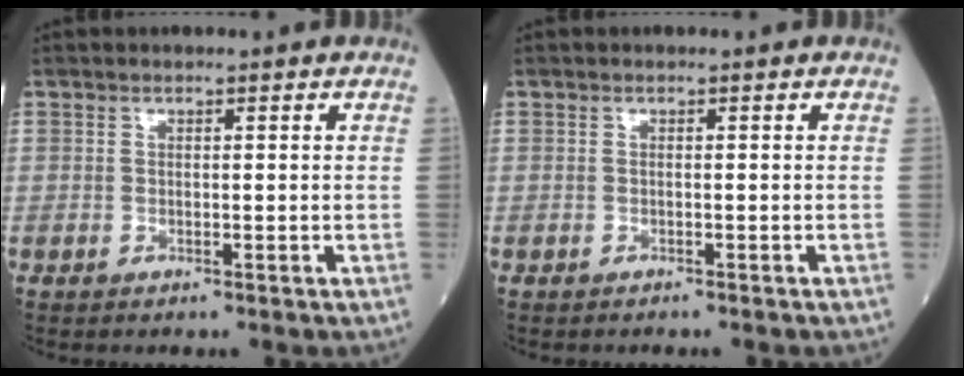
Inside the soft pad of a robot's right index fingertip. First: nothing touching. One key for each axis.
{"total": 0.9, "fx": -0.8, "fy": 0.1, "fz": 0.4, "tx": -0.009, "ty": -0.001, "tz": -0.010}